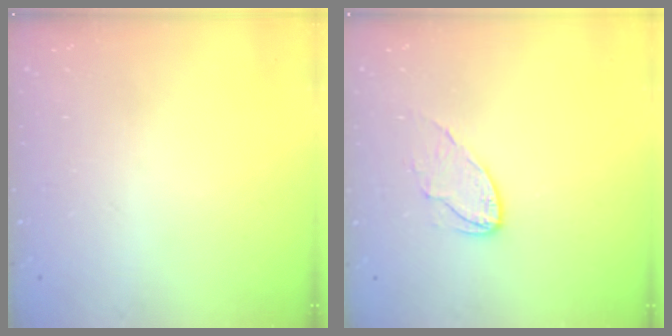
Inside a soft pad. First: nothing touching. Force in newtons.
{"total": 7.2, "press": 7.2, "slide": 0.2}